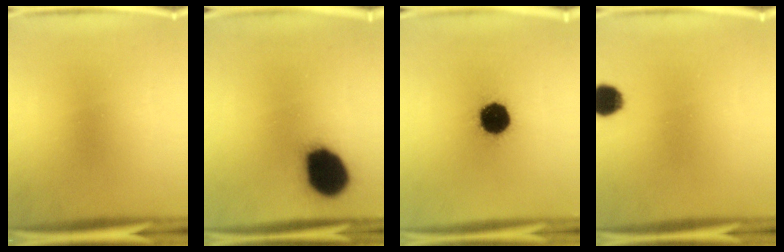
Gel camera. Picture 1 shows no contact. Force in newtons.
{"total": 18.2}
{"total": 15.1}
{"total": 6.5}